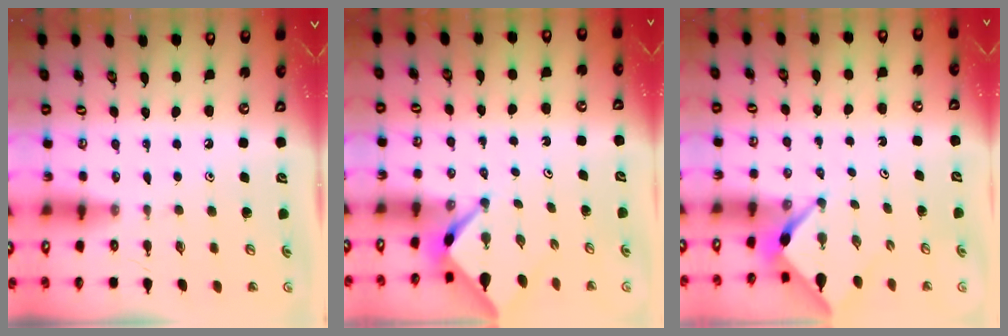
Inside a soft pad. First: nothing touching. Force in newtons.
{"total": 2.5, "press": 2.5, "slide": 0.3}
{"total": 2.5, "press": 2.5, "slide": 0.3}